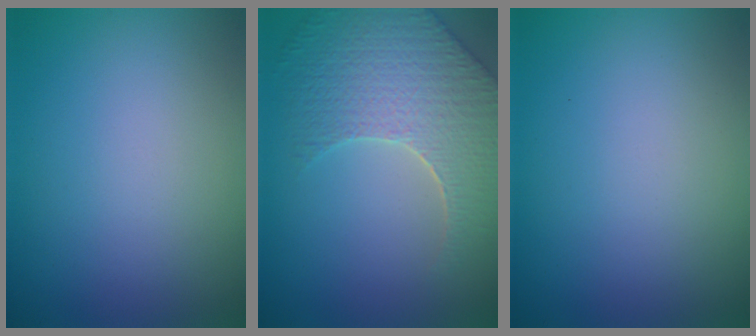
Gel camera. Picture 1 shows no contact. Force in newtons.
{"total": 7.1, "press": 5.6, "slide": 4.4}
{"total": 0.0}